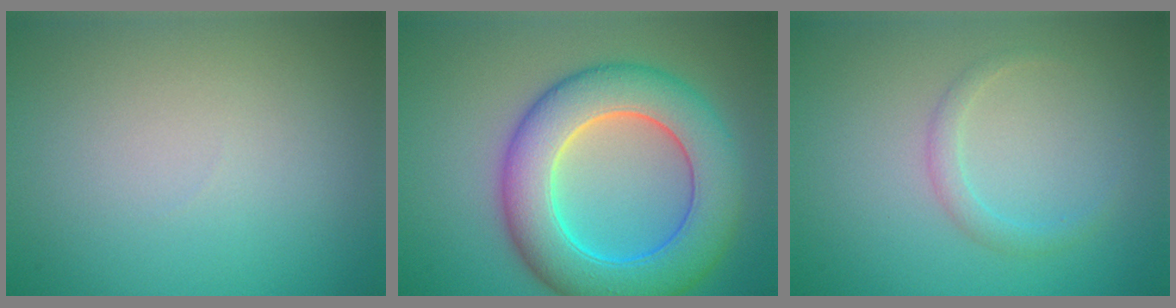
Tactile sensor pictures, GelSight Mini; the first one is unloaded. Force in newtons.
{"total": 9.6, "press": 9.6, "slide": 0.3}
{"total": 1.4, "press": 1.4, "slide": 0.0}